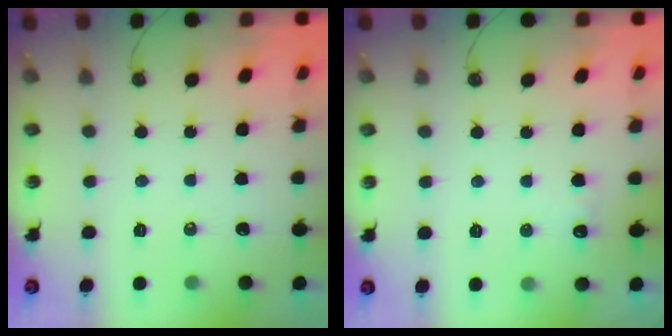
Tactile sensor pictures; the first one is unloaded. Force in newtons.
{"total": 3.9, "press": 3.7, "slide": 1.1}